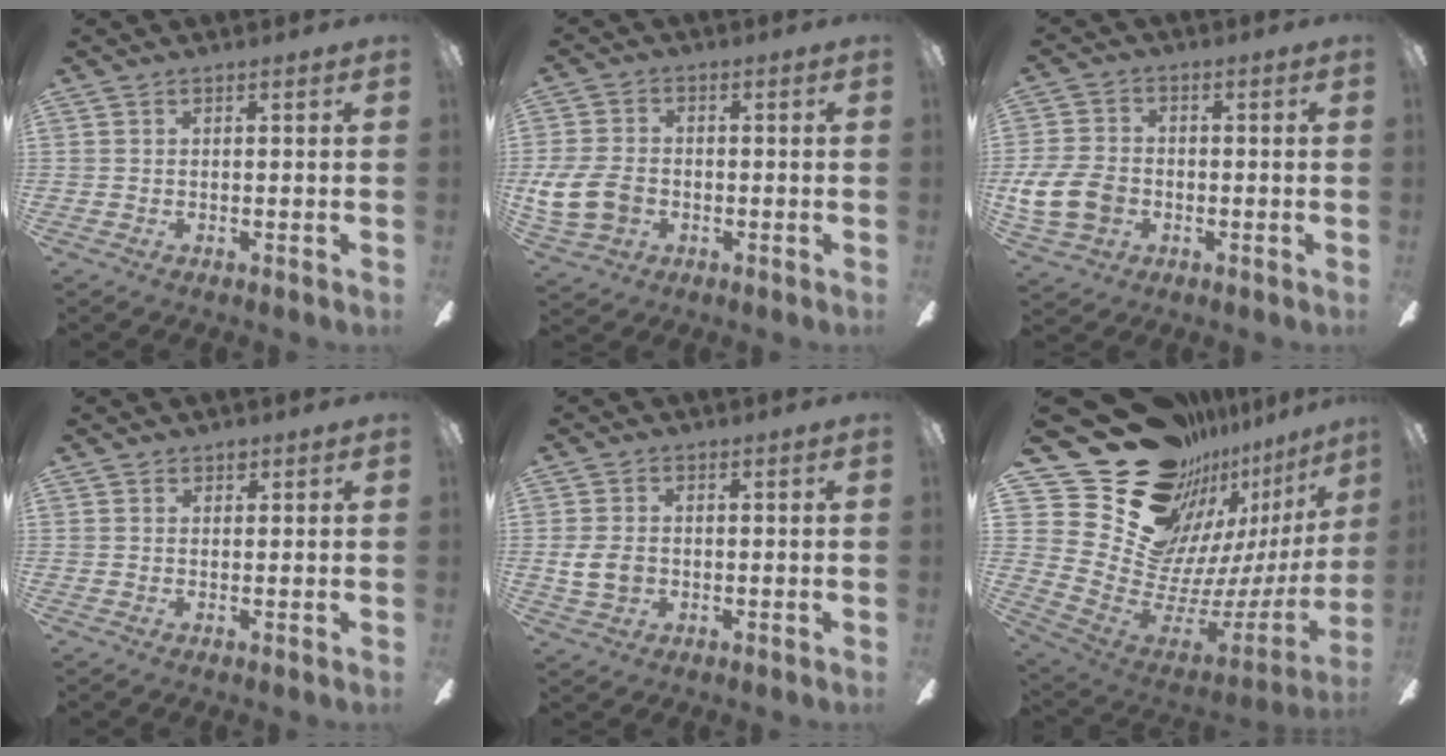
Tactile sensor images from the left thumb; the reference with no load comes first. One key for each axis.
{"total": 10.7, "fx": -2.1, "fy": 8.2, "fz": 6.5, "tx": -0.154, "ty": 0.020, "tz": -0.036}
{"total": 11.4, "fx": -2.6, "fy": 8.7, "fz": 6.9, "tx": -0.149, "ty": 0.022, "tz": -0.044}
{"total": 1.4, "fx": 0.9, "fy": 0.9, "fz": 0.3, "tx": 0.000, "ty": 0.000, "tz": 0.015}
{"total": 6.2, "fx": -0.2, "fy": 4.7, "fz": 4.1, "tx": -0.101, "ty": 0.004, "tz": -0.006}
{"total": 25.8, "fx": 18.1, "fy": 15.0, "fz": 10.6, "tx": -0.167, "ty": -0.164, "tz": 0.380}